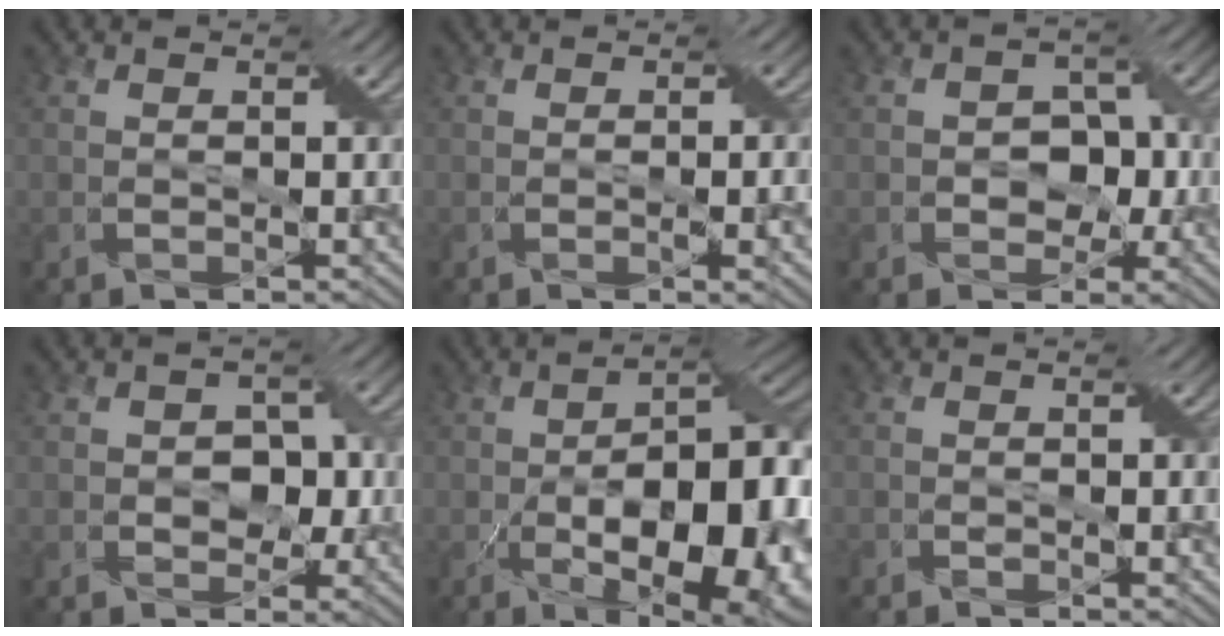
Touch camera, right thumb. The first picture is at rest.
{"total": 3.2, "force": [-0.7, 0.8, 3.0], "torque": [-0.047, -0.001, -0.008]}
{"total": 4.3, "force": [-1.0, 3.6, 2.1], "torque": [-0.019, 0.004, -0.023]}
{"total": 3.4, "force": [-0.5, 2.9, 1.7], "torque": [-0.022, -0.002, -0.015]}
{"total": 15.7, "force": [-4.4, 7.4, 13.2], "torque": [-0.204, -0.025, -0.056]}
{"total": 1.7, "force": [-1.0, 0.9, 1.1], "torque": [-0.019, -0.002, -0.017]}